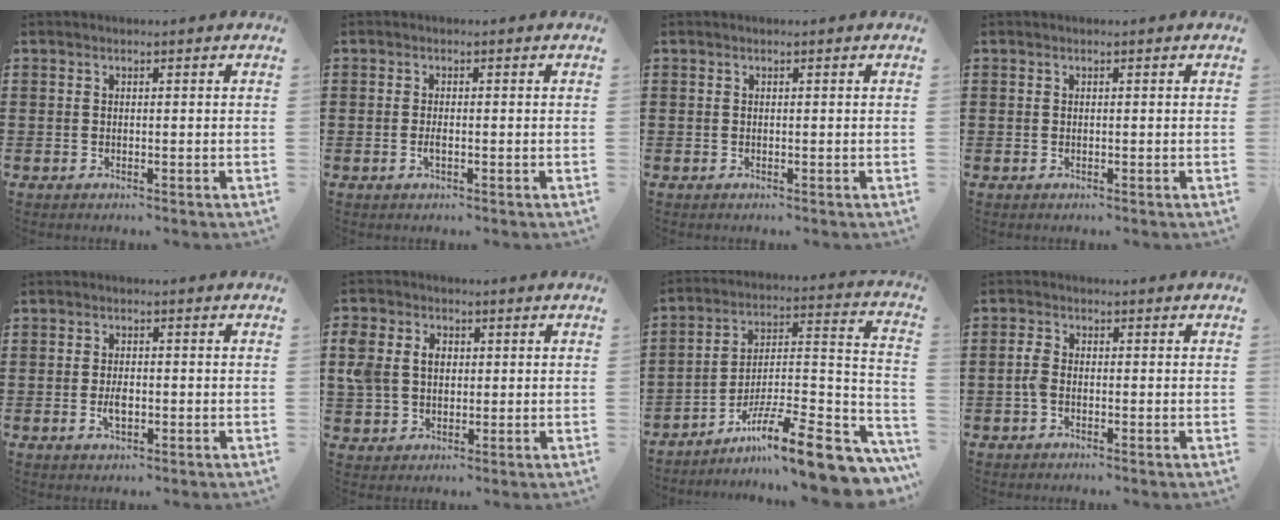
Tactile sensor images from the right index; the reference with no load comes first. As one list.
[{"total": 1.3, "force": [-0.4, 0.3, 1.1], "torque": [-0.029, -0.006, -0.009]}, {"total": 0.0}, {"total": 0.0}, {"total": 2.7, "force": [-0.6, 1.3, 2.3], "torque": [-0.044, 0.000, -0.010]}, {"total": 5.4, "force": [1.0, 4.4, 3.0], "torque": [-0.086, 0.012, 0.012]}, {"total": 13.7, "force": [-9.7, 2.1, 9.4], "torque": [-0.141, 0.025, -0.170]}, {"total": 2.3, "force": [-0.7, 1.2, 1.8], "torque": [-0.051, -0.003, -0.018]}]